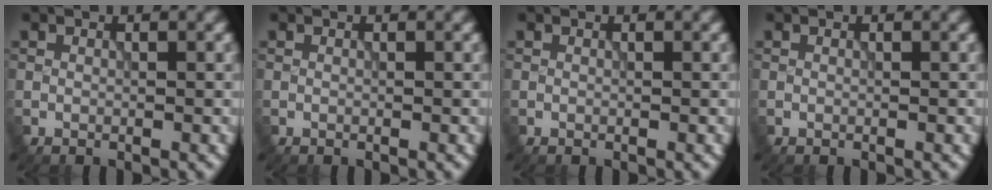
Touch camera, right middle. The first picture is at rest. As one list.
[{"total": 0.0}, {"total": 0.0}, {"total": 0.0}]